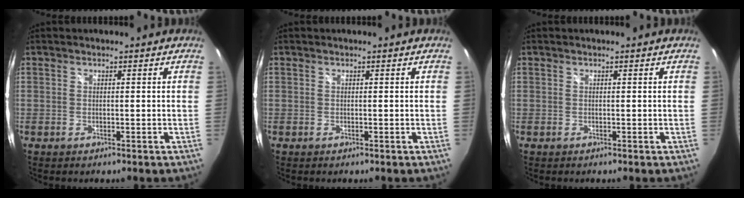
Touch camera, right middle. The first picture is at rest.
{"total": 0.0}
{"total": 0.0}